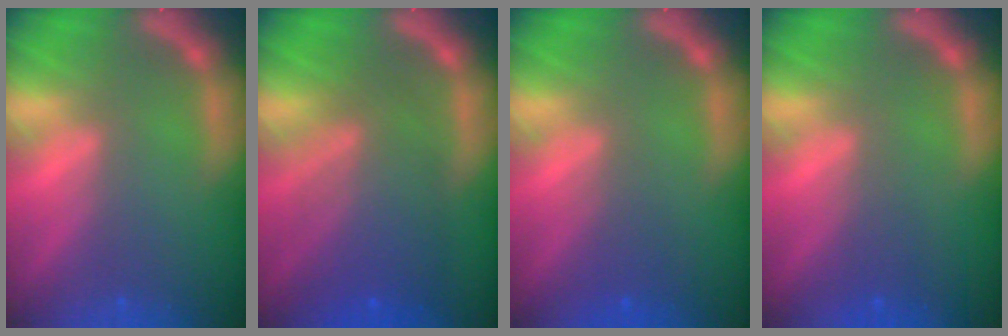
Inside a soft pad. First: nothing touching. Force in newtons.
{"total": 7.5}
{"total": 2.0}
{"total": 1.5}